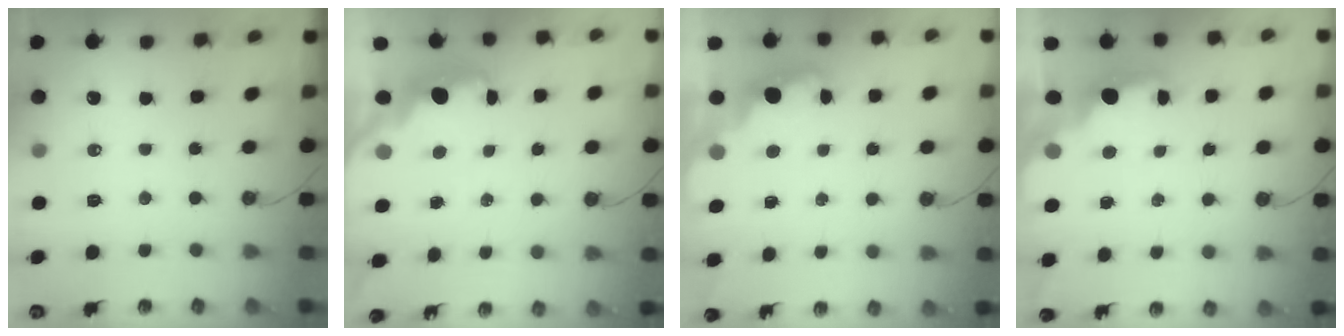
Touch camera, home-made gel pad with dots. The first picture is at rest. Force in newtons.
{"total": 2.3, "press": 2.3, "slide": 0.4}
{"total": 2.1, "press": 2.1, "slide": 0.5}
{"total": 2.1, "press": 2.0, "slide": 0.7}